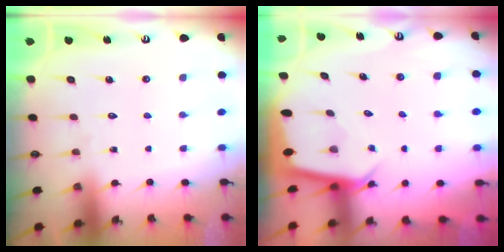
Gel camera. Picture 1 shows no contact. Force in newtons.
{"total": 2.8, "press": 2.8, "slide": 0.0}